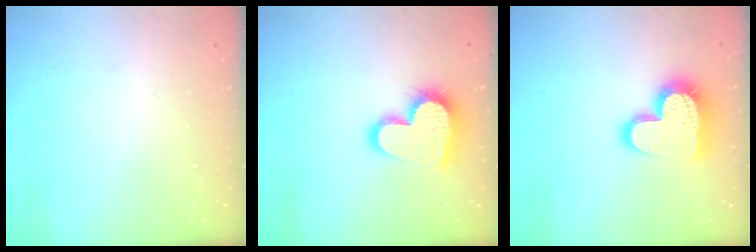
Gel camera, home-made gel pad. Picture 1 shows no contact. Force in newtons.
{"total": 16.4, "press": 16.3, "slide": 1.2}
{"total": 17.2, "press": 17.2, "slide": 1.2}